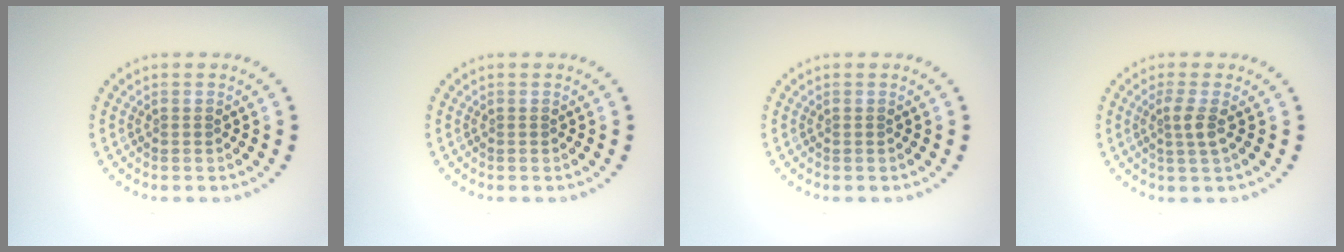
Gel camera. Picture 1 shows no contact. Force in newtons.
{"total": 0.0}
{"total": 0.0}
{"total": 1.9, "press": 1.4, "slide": 1.2}